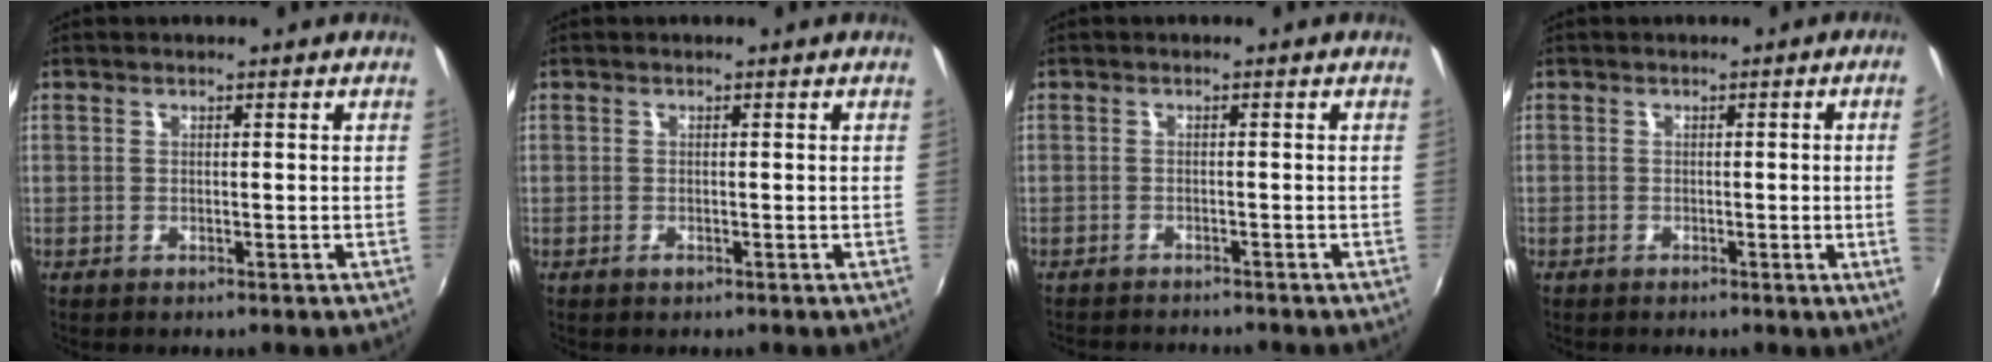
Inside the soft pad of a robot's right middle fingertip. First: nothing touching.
{"total": 0.6, "force": [-0.4, 0.4, 0.3], "torque": [-0.004, -0.001, -0.009]}
{"total": 5.0, "force": [-4.8, 0.7, 1.5], "torque": [-0.043, -0.013, -0.071]}
{"total": 4.4, "force": [0.0, -2.1, 3.9], "torque": [-0.061, -0.009, 0.004]}